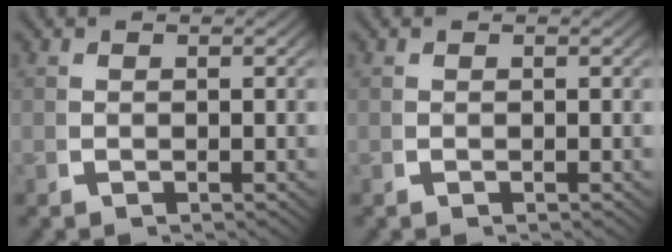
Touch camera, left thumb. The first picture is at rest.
{"total": 0.0}